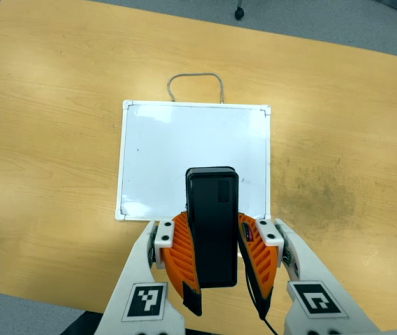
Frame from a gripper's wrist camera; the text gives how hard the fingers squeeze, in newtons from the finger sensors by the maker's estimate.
{"total": 8.1, "left": 7.6, "right": 8.6}